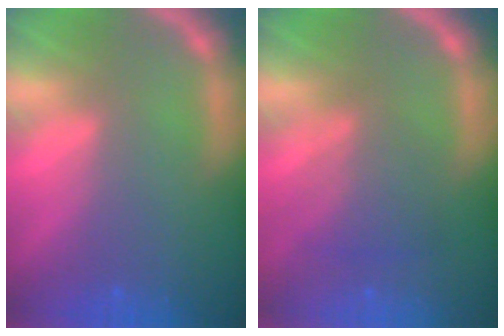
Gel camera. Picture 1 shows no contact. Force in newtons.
{"total": 3.5}